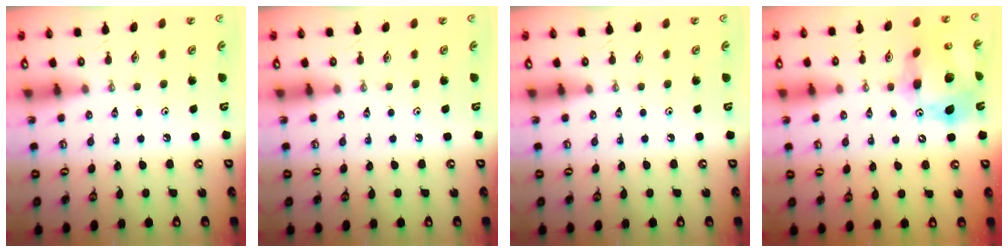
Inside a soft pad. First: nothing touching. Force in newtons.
{"total": 0.0}
{"total": 0.0}
{"total": 15.7, "press": 15.6, "slide": 1.4}